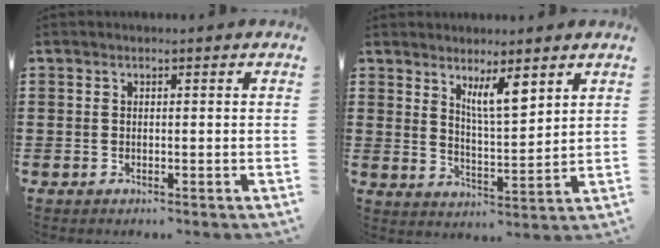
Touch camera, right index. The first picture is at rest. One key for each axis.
{"total": 5.9, "fx": 4.0, "fy": 1.3, "fz": 4.2, "tx": -0.084, "ty": -0.007, "tz": 0.067}